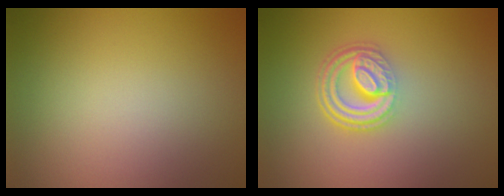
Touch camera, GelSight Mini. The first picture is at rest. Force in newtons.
{"total": 4.6, "press": 3.3, "slide": 3.2}